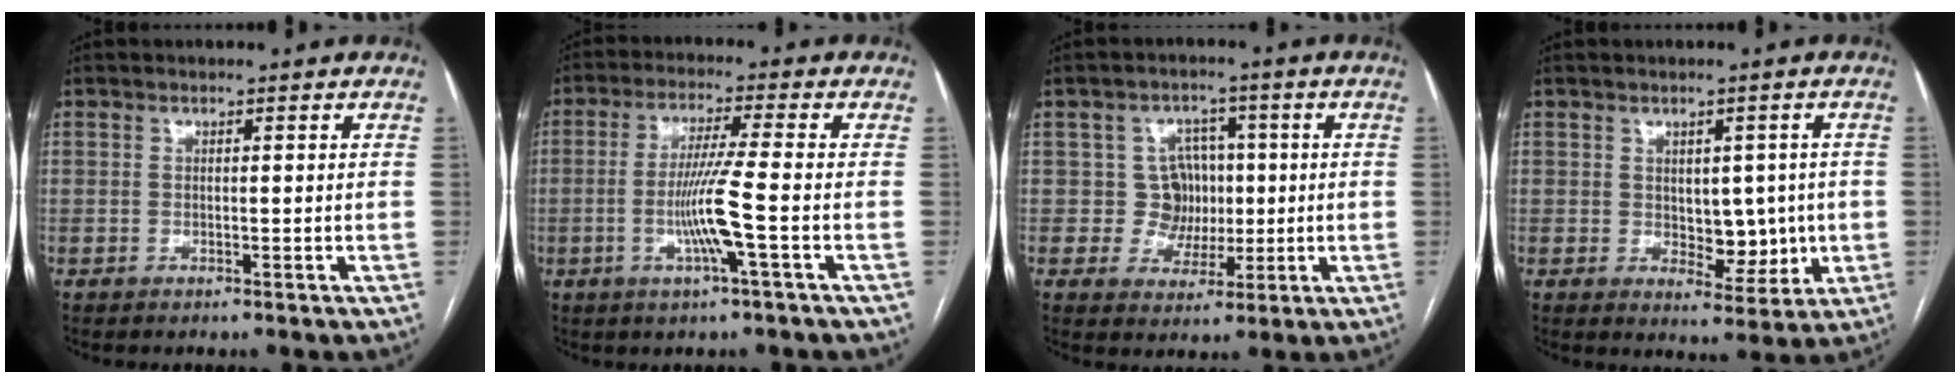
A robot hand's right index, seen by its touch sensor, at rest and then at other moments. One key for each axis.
{"total": 8.0, "fx": -2.1, "fy": -0.9, "fz": 7.6, "tx": -0.148, "ty": -0.006, "tz": -0.040}
{"total": 6.0, "fx": 0.4, "fy": 5.8, "fz": 1.4, "tx": -0.012, "ty": 0.022, "tz": 0.012}
{"total": 6.1, "fx": 0.1, "fy": 3.8, "fz": 4.8, "tx": -0.054, "ty": 0.003, "tz": 0.015}